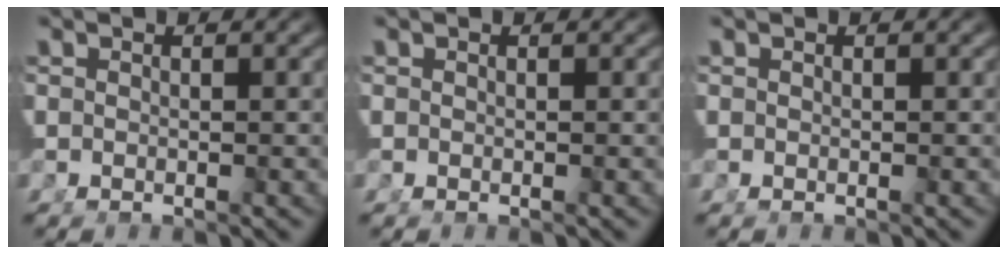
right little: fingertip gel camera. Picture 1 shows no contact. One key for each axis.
{"total": 0.0}
{"total": 0.0}